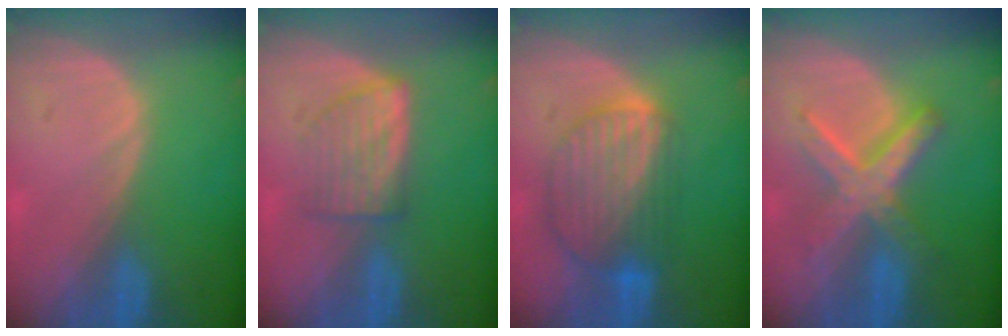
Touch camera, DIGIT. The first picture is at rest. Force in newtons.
{"total": 5.2, "press": 5.2, "slide": 0.3}
{"total": 9.0, "press": 7.8, "slide": 4.5}
{"total": 7.6, "press": 7.6, "slide": 0.5}